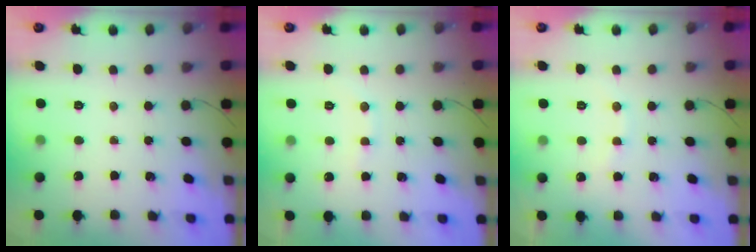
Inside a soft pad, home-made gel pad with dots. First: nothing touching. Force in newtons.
{"total": 6.4, "press": 6.3, "slide": 1.2}
{"total": 7.3, "press": 7.2, "slide": 1.4}